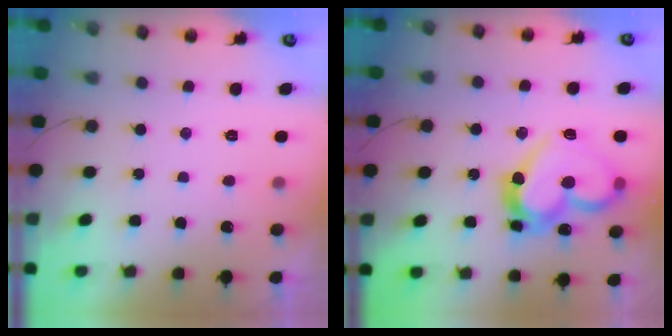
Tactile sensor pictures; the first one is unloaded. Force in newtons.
{"total": 19.7, "press": 19.6, "slide": 2.1}